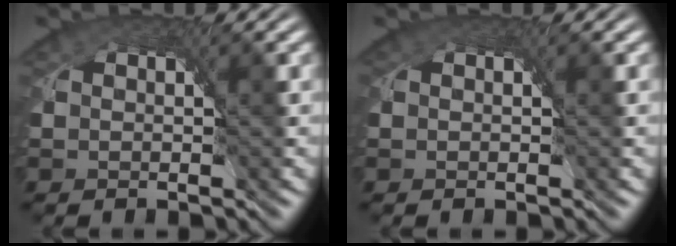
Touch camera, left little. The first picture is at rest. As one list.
[{"total": 0.6, "force": [0.0, 0.6, 0.1], "torque": [-0.004, -0.001, -0.003]}]